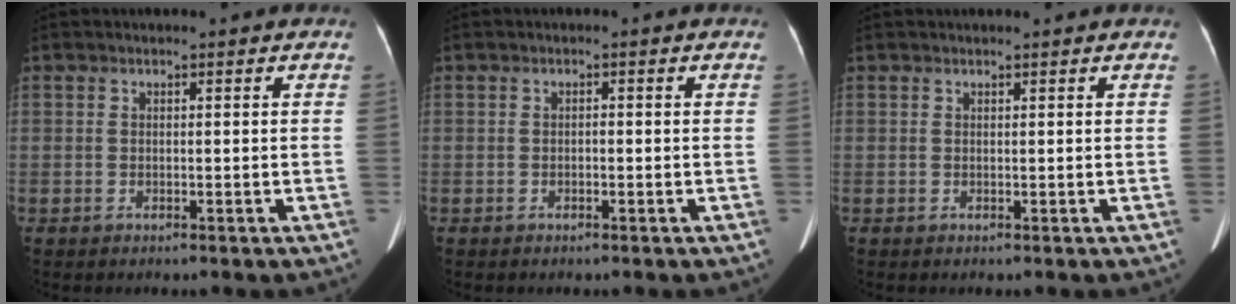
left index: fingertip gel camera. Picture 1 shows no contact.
{"total": 0.5, "force": [-0.2, 0.2, 0.4], "torque": [-0.005, 0.003, -0.006]}
{"total": 1.5, "force": [1.4, 0.0, 0.4], "torque": [-0.003, 0.022, 0.021]}